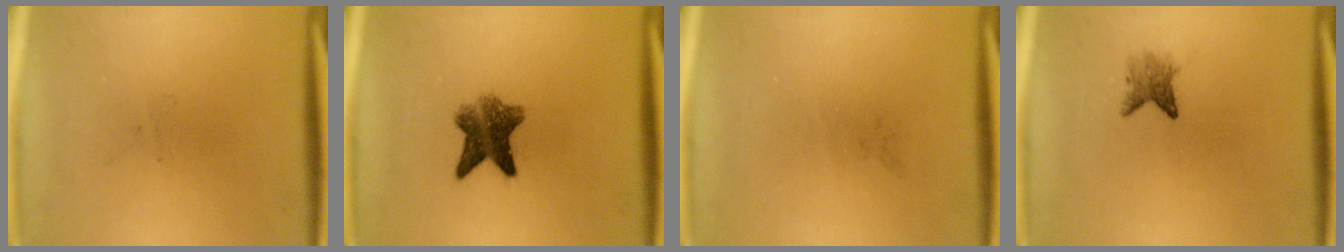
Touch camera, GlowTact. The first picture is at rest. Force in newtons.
{"total": 6.9}
{"total": 0.0}
{"total": 2.2}